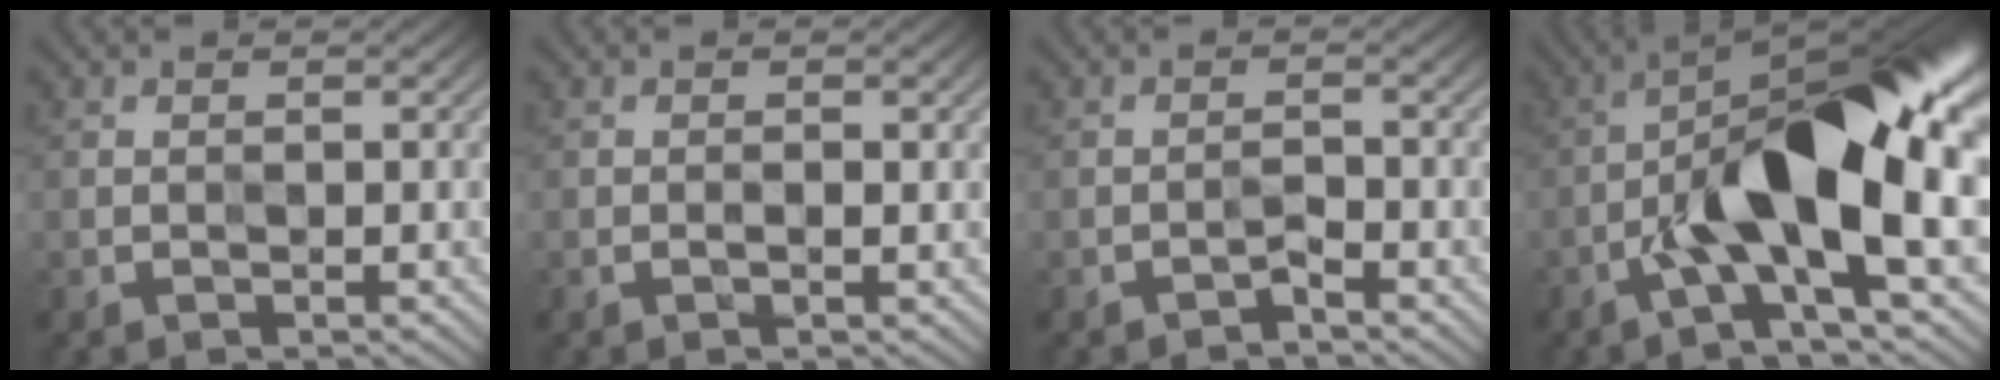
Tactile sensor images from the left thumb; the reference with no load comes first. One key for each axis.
{"total": 0.6, "fx": -0.1, "fy": 0.0, "fz": 0.6, "tx": -0.006, "ty": 0.000, "tz": -0.003}
{"total": 1.1, "fx": -1.1, "fy": 0.1, "fz": 0.4, "tx": -0.002, "ty": 0.006, "tz": -0.024}
{"total": 14.1, "fx": -2.9, "fy": 4.5, "fz": 13.1, "tx": -0.224, "ty": 0.018, "tz": -0.046}